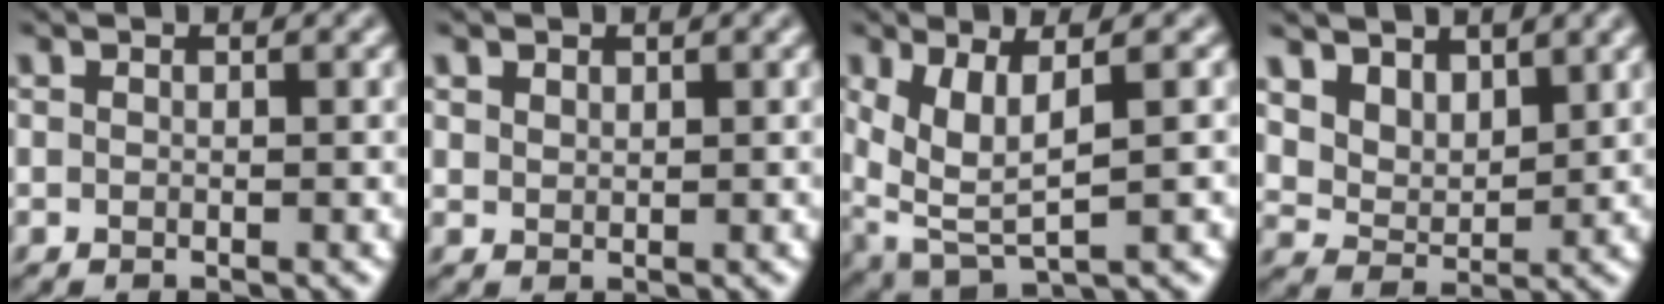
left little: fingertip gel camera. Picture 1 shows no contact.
{"total": 1.0, "force": [0.8, 0.6, 0.2], "torque": [-0.010, -0.002, 0.019]}
{"total": 5.1, "force": [1.1, 1.6, 4.7], "torque": [-0.113, -0.009, 0.029]}
{"total": 4.5, "force": [3.2, 2.6, 1.9], "torque": [-0.063, -0.022, 0.075]}